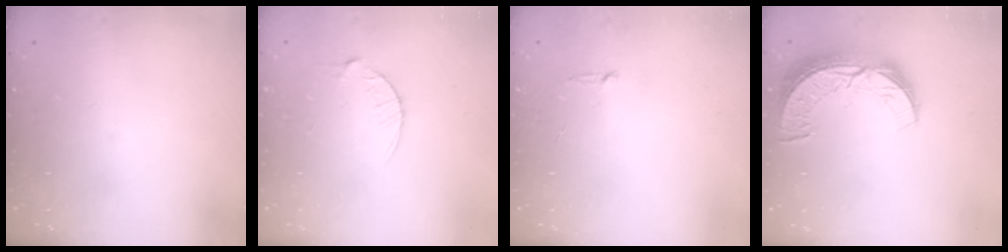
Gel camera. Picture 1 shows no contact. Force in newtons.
{"total": 3.0, "press": 3.0, "slide": 0.4}
{"total": 2.5, "press": 2.5, "slide": 0.2}
{"total": 9.7, "press": 9.7, "slide": 0.7}